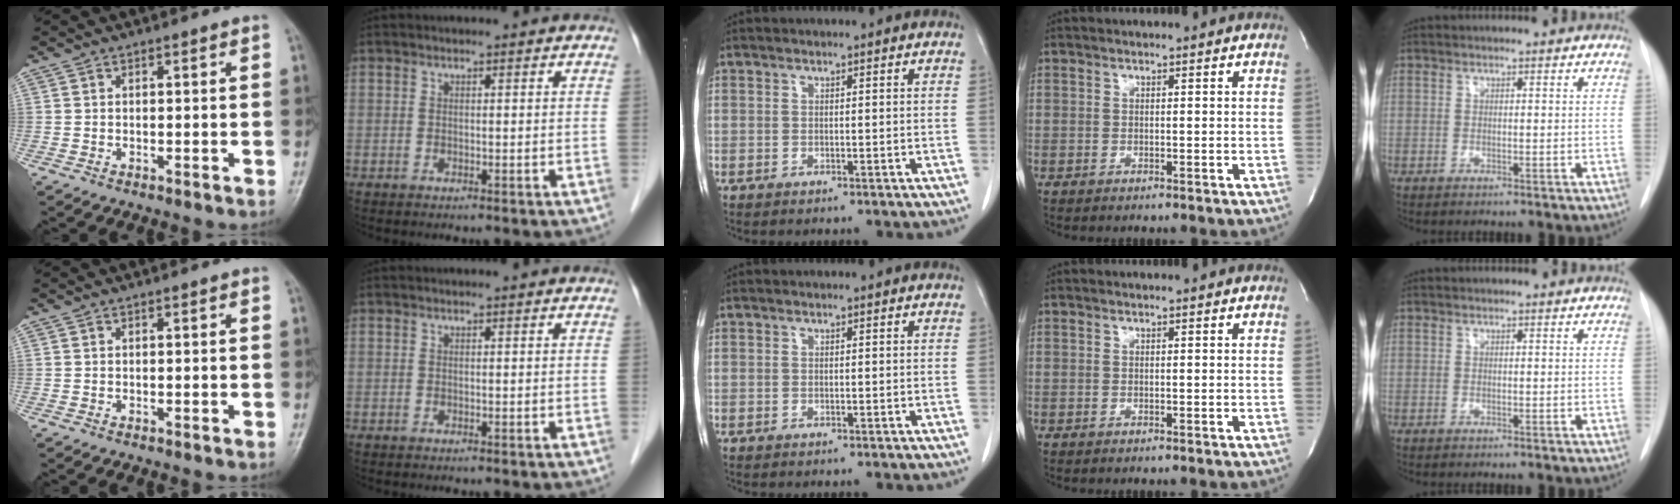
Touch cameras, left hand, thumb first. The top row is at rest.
{}